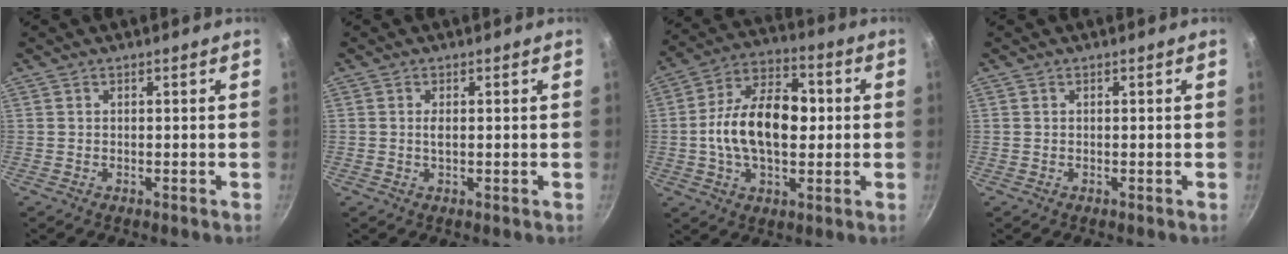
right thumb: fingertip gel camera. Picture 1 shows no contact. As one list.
[{"total": 1.2, "force": [0.1, 0.4, 1.2], "torque": [-0.024, -0.001, 0.000]}, {"total": 16.9, "force": [-0.1, 10.1, 13.5], "torque": [-0.207, 0.027, -0.015]}, {"total": 0.0}]